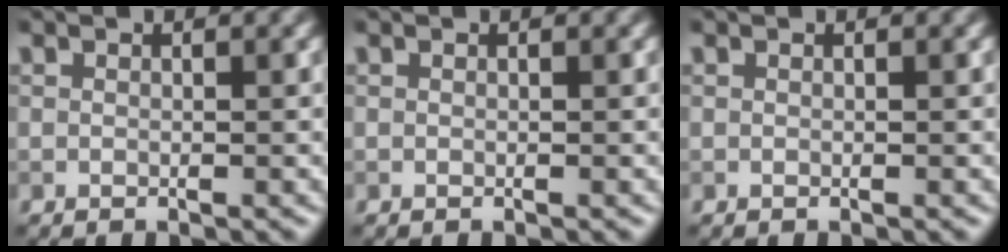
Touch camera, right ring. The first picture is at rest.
{"total": 0.0}
{"total": 0.0}